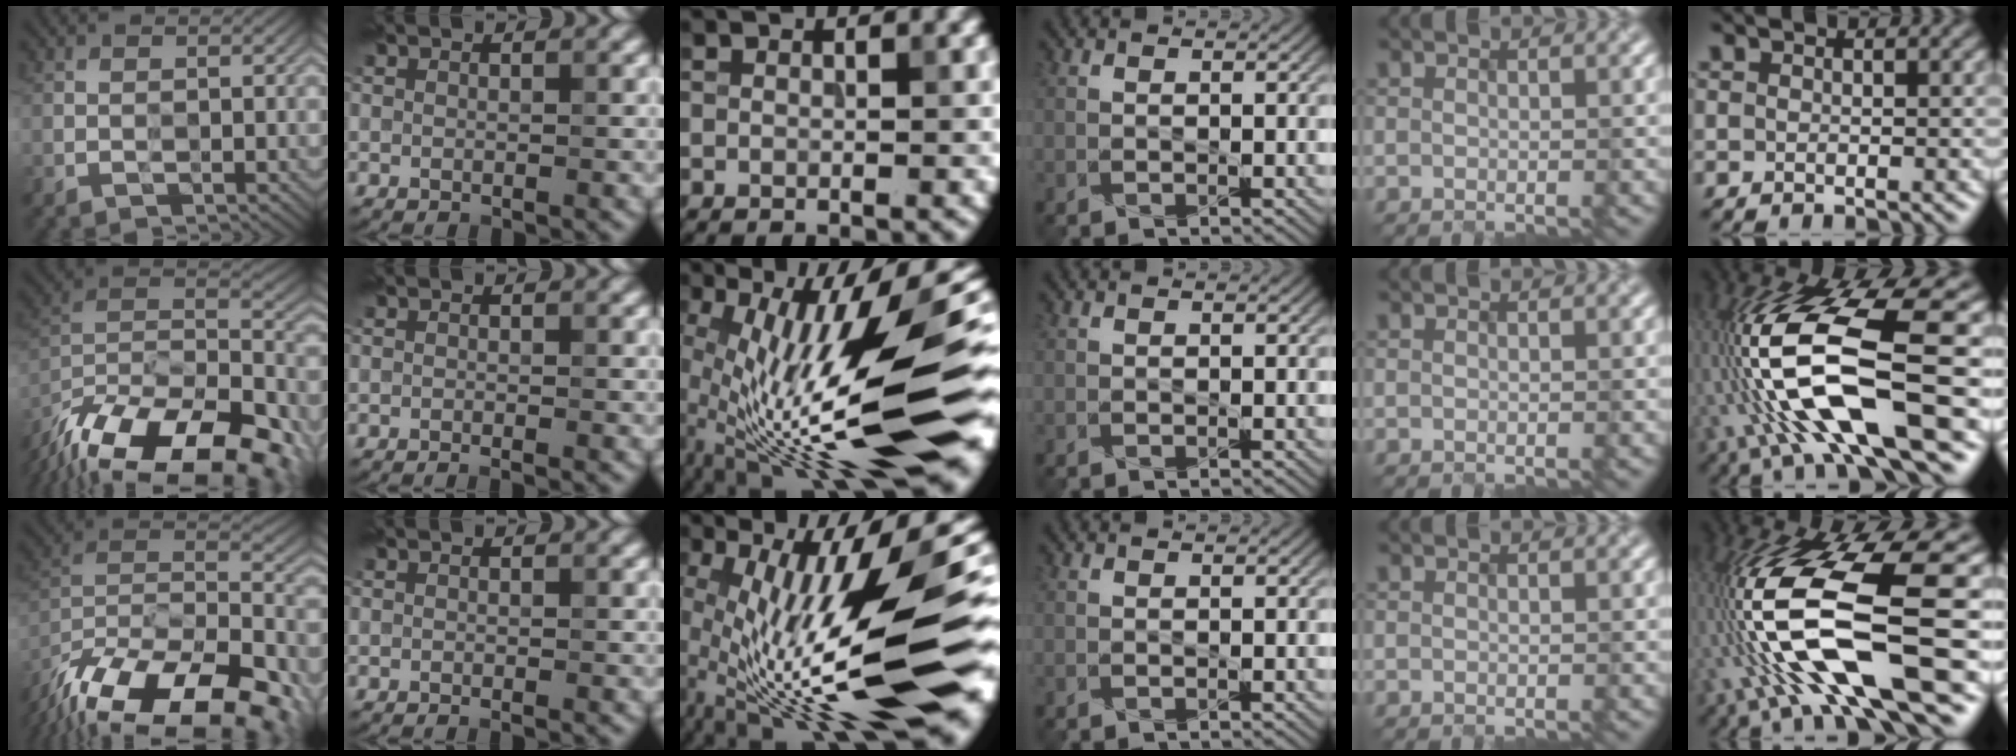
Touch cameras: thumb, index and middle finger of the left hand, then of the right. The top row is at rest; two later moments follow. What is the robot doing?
{"motion": "extract", "object": "connector and pipe"}